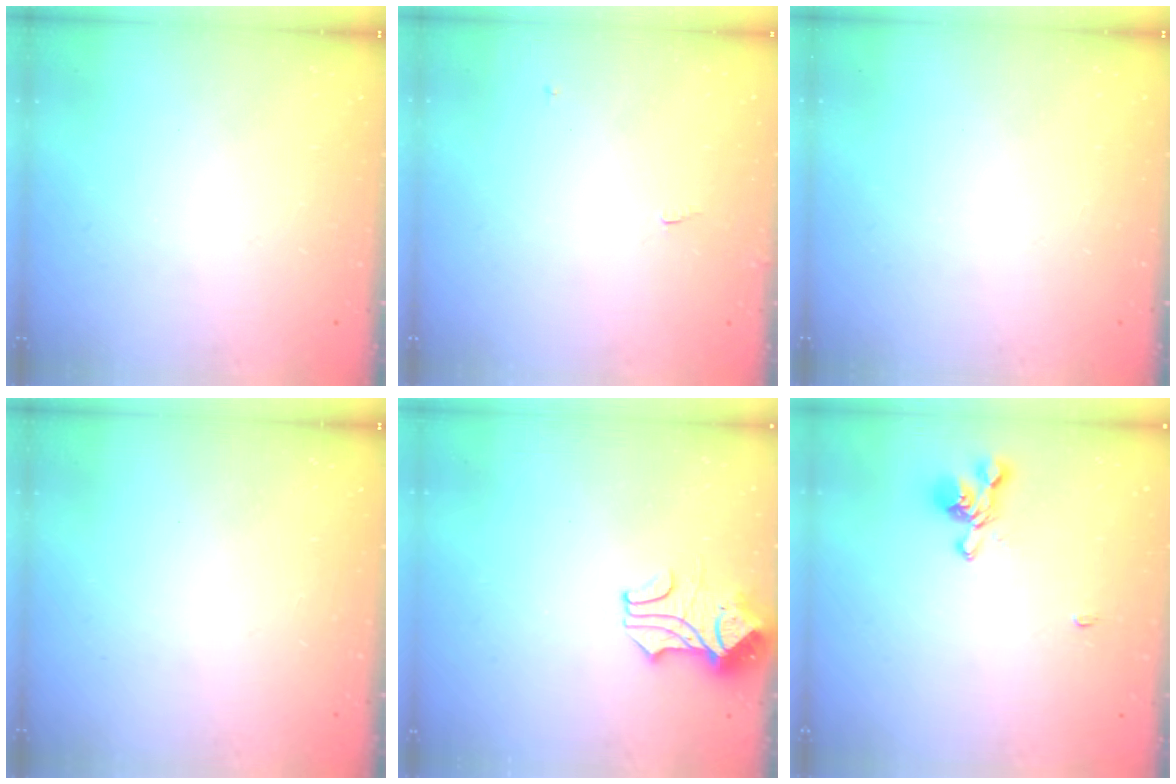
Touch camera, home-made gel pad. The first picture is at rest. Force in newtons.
{"total": 1.6, "press": 1.6, "slide": 0.3}
{"total": 0.0}
{"total": 0.0}
{"total": 1.7, "press": 1.3, "slide": 1.2}
{"total": 1.0, "press": 0.1, "slide": 1.0}